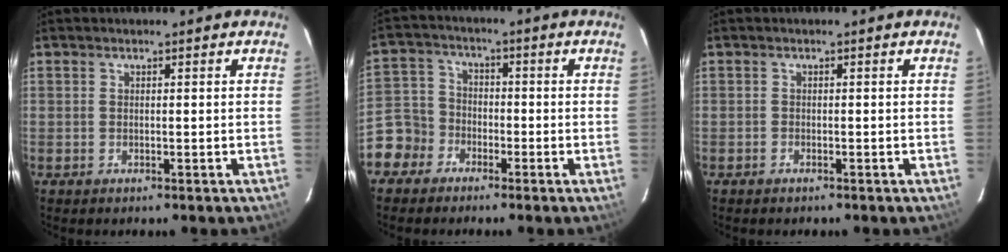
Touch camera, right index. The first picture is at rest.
{"total": 9.7, "force": [-5.4, 7.7, 2.5], "torque": [-0.069, 0.031, -0.111]}
{"total": 0.9, "force": [-0.7, 0.5, 0.0], "torque": [-0.004, 0.002, -0.013]}